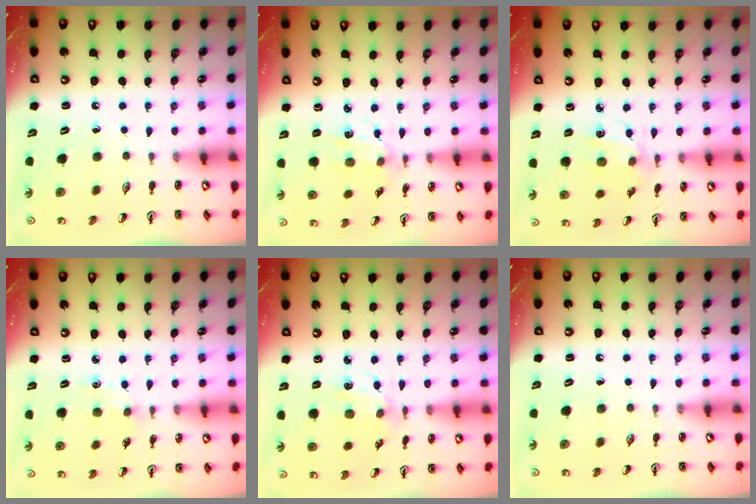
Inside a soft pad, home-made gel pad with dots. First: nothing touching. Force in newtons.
{"total": 1.8, "press": 1.8, "slide": 0.3}
{"total": 2.5, "press": 2.5, "slide": 0.5}
{"total": 1.2, "press": 1.2, "slide": 0.3}
{"total": 2.0, "press": 2.0, "slide": 0.2}
{"total": 0.0}